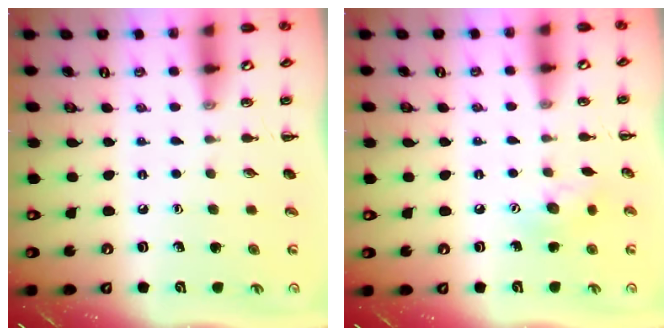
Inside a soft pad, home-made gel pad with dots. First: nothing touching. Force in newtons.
{"total": 7.9, "press": 7.8, "slide": 1.0}